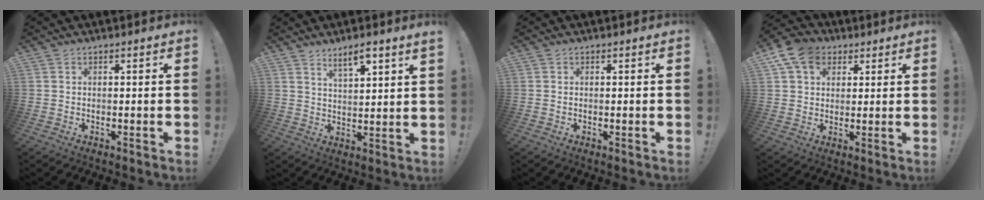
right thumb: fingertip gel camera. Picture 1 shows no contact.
{"total": 5.9, "force": [4.7, 0.5, 3.5], "torque": [-0.057, -0.025, 0.078]}
{"total": 0.0}
{"total": 11.1, "force": [5.0, 8.3, 5.4], "torque": [-0.087, -0.010, 0.099]}